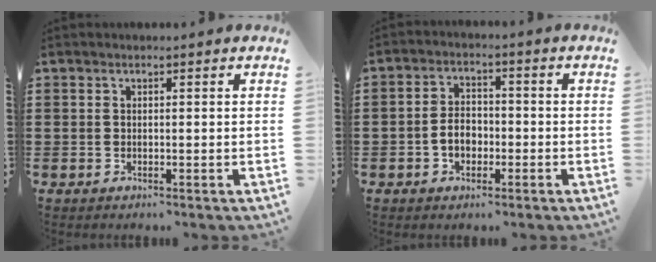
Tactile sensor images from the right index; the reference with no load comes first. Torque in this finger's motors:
{"motor_torque": [1.29, 0.85, 0.14, 0.09]}